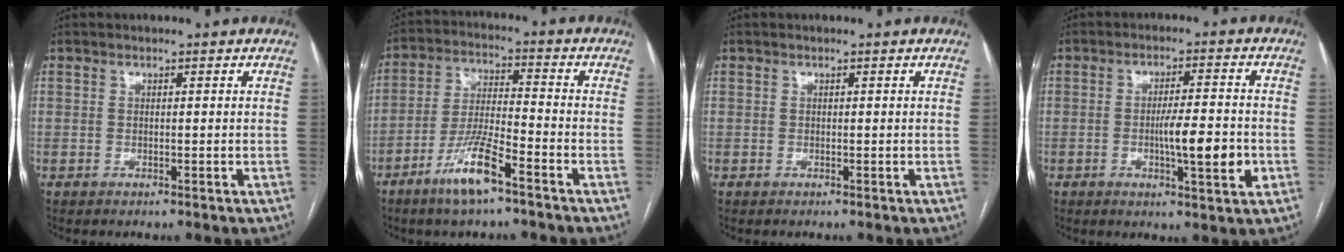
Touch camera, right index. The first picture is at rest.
{"total": 9.5, "force": [-6.0, 1.1, 7.2], "torque": [-0.149, -0.010, -0.115]}
{"total": 0.0}
{"total": 8.3, "force": [-1.8, 1.2, 8.0], "torque": [-0.126, -0.003, -0.029]}